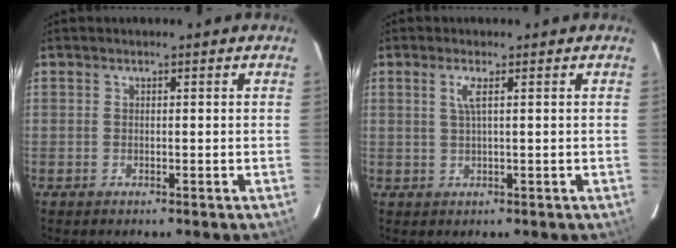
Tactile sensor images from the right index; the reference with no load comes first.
{"total": 1.9, "force": [0.7, 0.1, 1.8], "torque": [-0.037, 0.001, 0.013]}